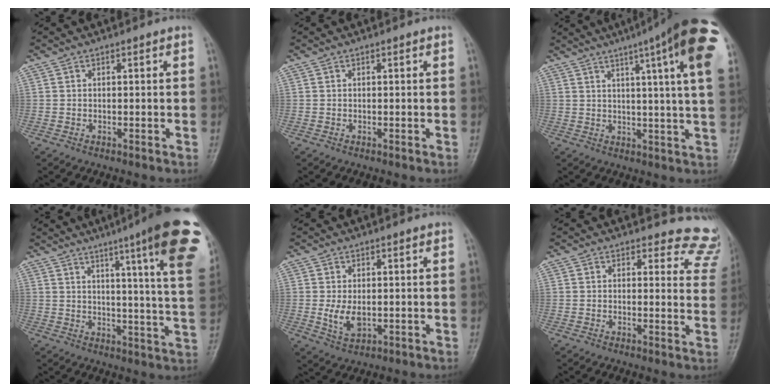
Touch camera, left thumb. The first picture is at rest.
{"total": 0.0}
{"total": 20.1, "force": [9.7, 2.0, 17.5], "torque": [-0.231, -0.016, 0.108]}
{"total": 22.2, "force": [12.0, 1.8, 18.5], "torque": [-0.212, -0.046, 0.140]}
{"total": 4.4, "force": [0.0, 2.6, 3.6], "torque": [-0.065, -0.011, 0.007]}
{"total": 9.5, "force": [8.9, 3.3, -0.7], "torque": [0.070, -0.072, 0.056]}